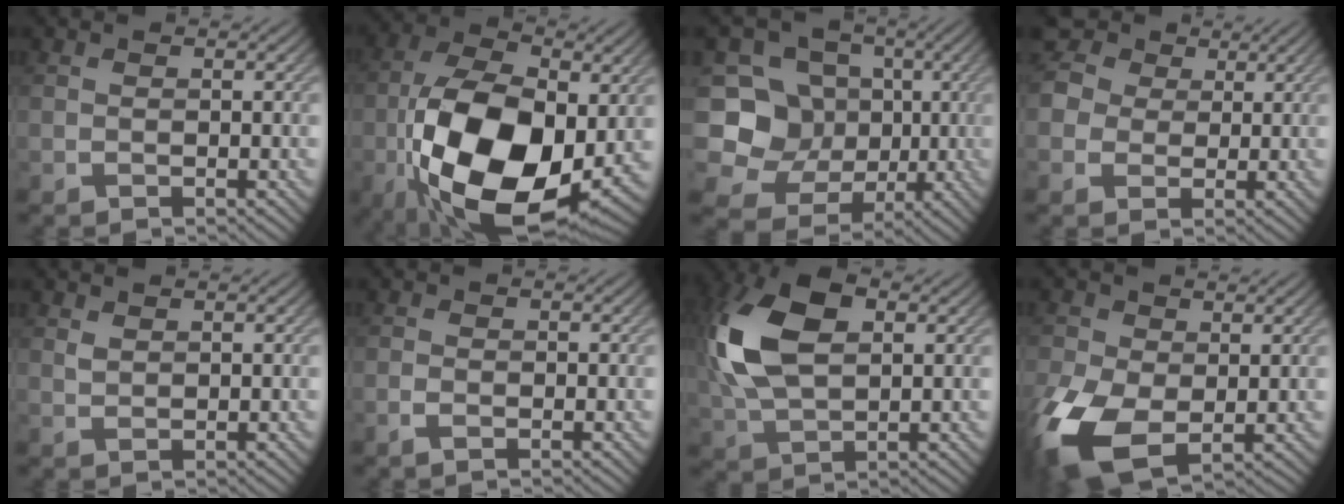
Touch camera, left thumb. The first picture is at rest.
{"total": 19.4, "force": [-4.4, 11.0, 15.3], "torque": [-0.299, -0.029, -0.077]}
{"total": 14.4, "force": [-0.7, 13.4, 5.2], "torque": [-0.179, 0.010, -0.025]}
{"total": 7.5, "force": [3.0, 6.2, 2.9], "torque": [-0.114, 0.028, 0.038]}
{"total": 0.9, "force": [0.7, 0.3, 0.4], "torque": [-0.015, -0.001, 0.016]}
{"total": 1.4, "force": [-0.8, 0.5, 1.1], "torque": [-0.024, -0.003, -0.017]}
{"total": 13.0, "force": [3.2, 7.3, 10.3], "torque": [-0.248, 0.017, 0.058]}
{"total": 11.3, "force": [-3.0, 6.9, 8.4], "torque": [-0.227, -0.031, -0.052]}